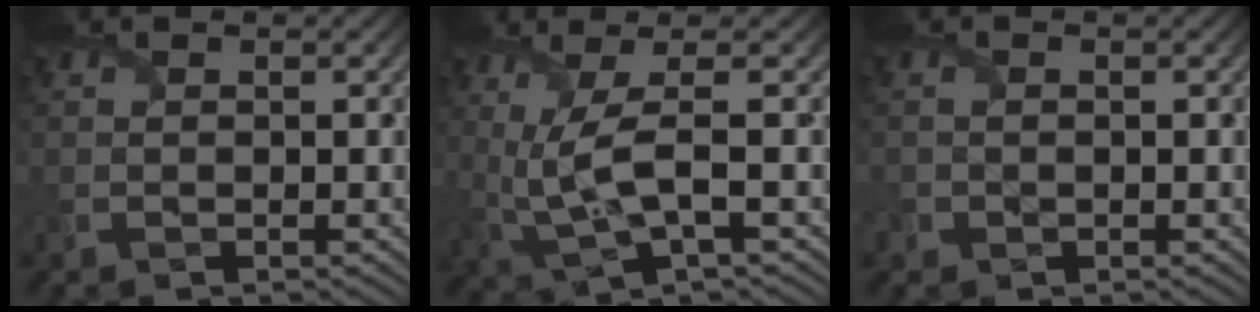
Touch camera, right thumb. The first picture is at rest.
{"total": 6.6, "force": [0.7, 1.3, 6.5], "torque": [-0.146, 0.003, 0.018]}
{"total": 1.0, "force": [-0.5, 0.9, 0.2], "torque": [-0.004, -0.006, -0.010]}